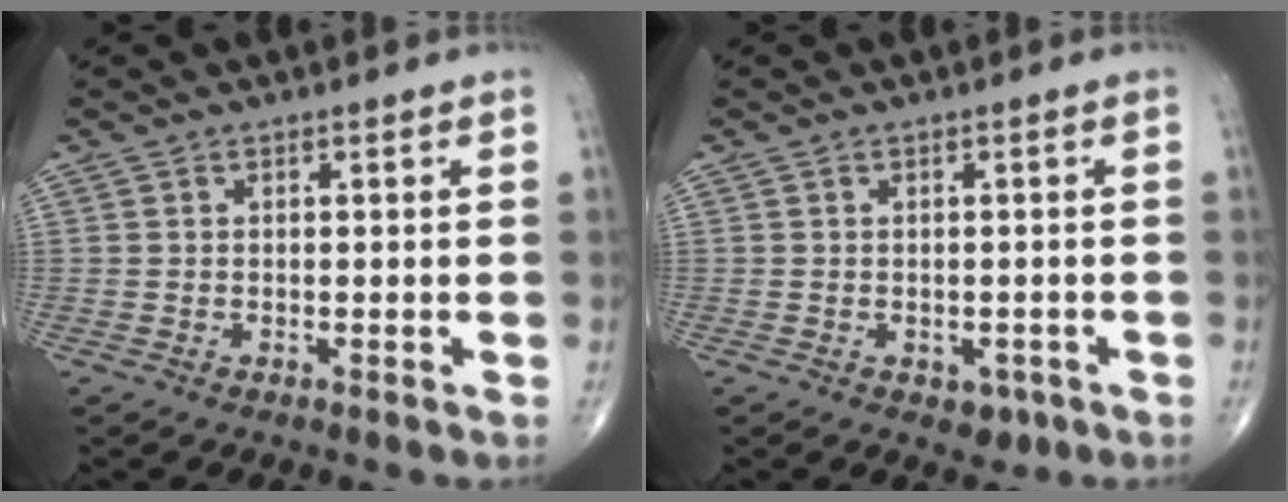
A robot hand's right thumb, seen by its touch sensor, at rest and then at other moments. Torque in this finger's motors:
{"motor_torque": [-0.07, 0.06, 0.11, 0.17, 0.05]}